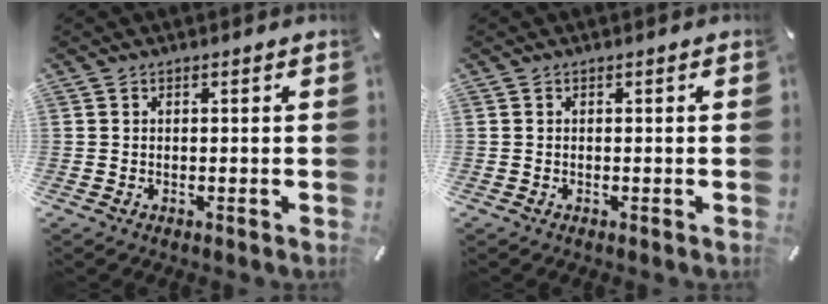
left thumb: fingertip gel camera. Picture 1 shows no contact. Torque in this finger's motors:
{"motor_torque": [0.00, 0.00, 0.00, 0.00, 0.00]}